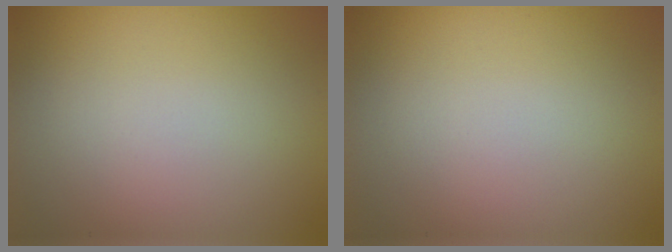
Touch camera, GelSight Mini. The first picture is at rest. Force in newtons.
{"total": 0.0}